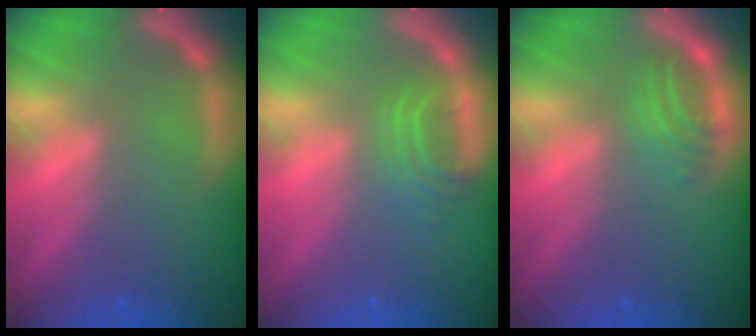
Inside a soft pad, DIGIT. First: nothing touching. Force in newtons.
{"total": 2.9}
{"total": 2.5}